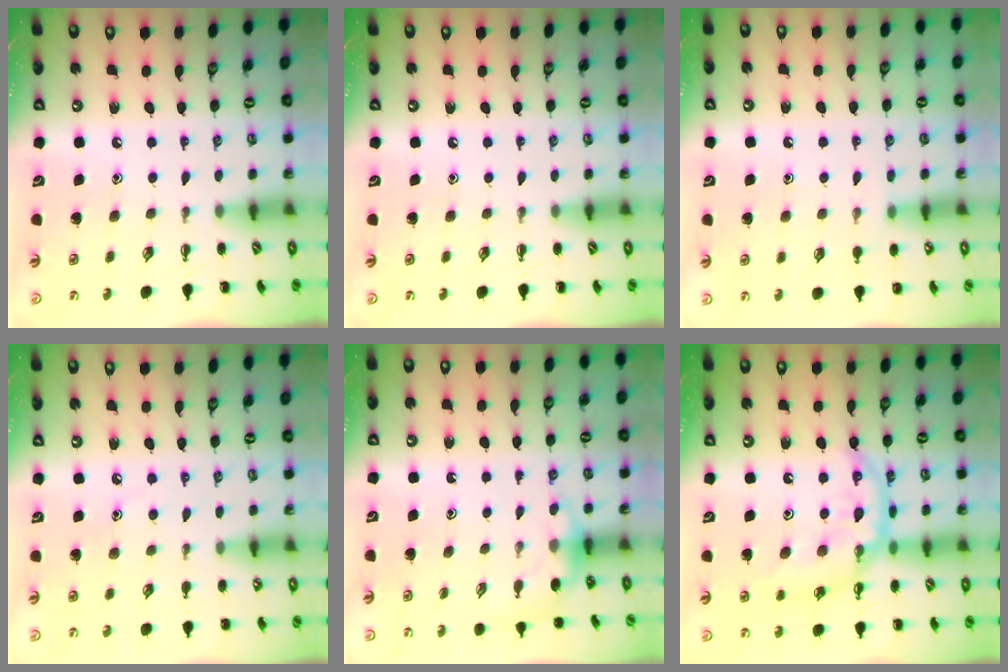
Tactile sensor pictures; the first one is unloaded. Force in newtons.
{"total": 0.0}
{"total": 5.7, "press": 5.5, "slide": 1.5}
{"total": 6.7, "press": 6.4, "slide": 1.8}
{"total": 5.6, "press": 5.4, "slide": 1.5}
{"total": 15.5, "press": 15.4, "slide": 1.2}